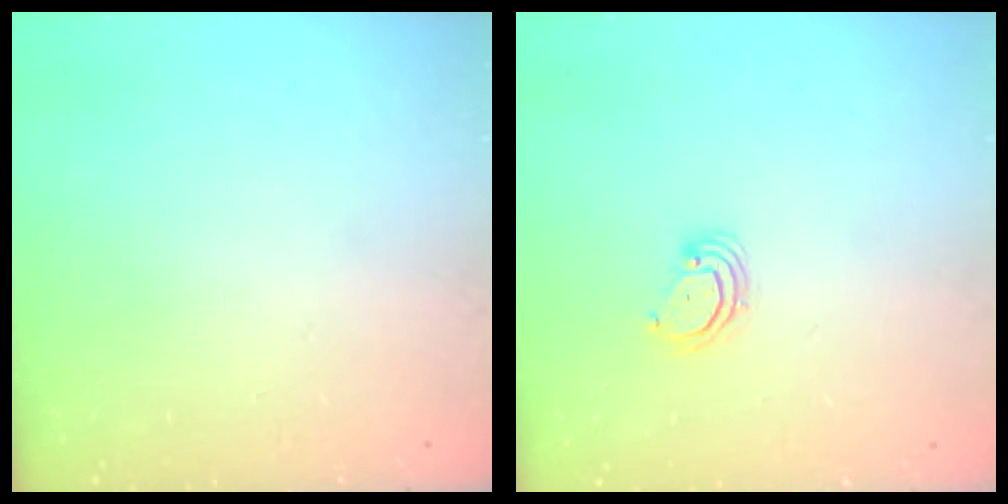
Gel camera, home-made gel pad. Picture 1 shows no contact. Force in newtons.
{"total": 3.0, "press": 2.9, "slide": 0.3}